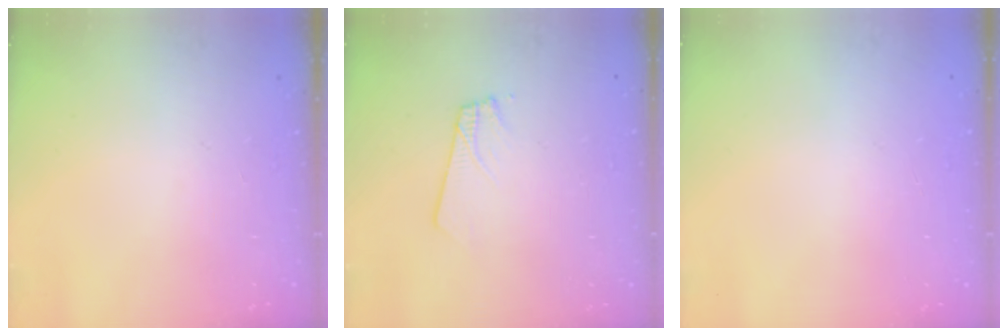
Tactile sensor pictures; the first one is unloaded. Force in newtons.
{"total": 1.8, "press": 1.8, "slide": 0.1}
{"total": 0.0}